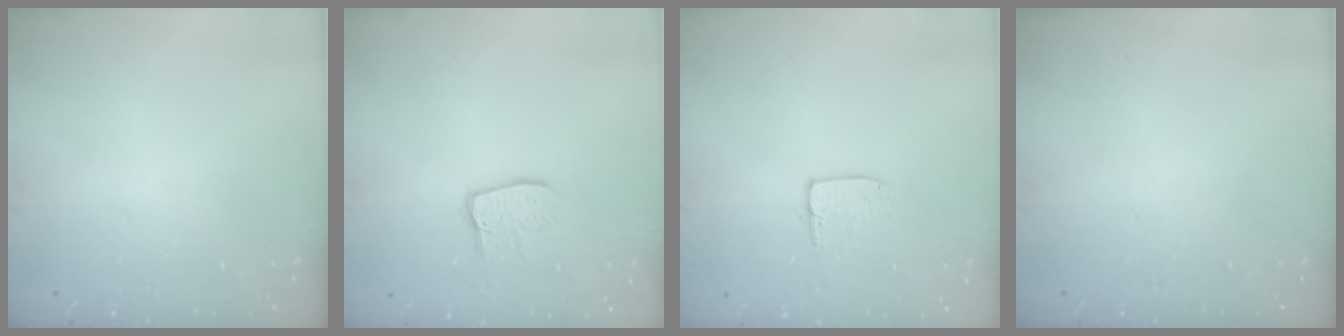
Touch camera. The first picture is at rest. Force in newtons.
{"total": 8.5, "press": 8.5, "slide": 0.7}
{"total": 6.1, "press": 6.1, "slide": 0.4}
{"total": 0.0}